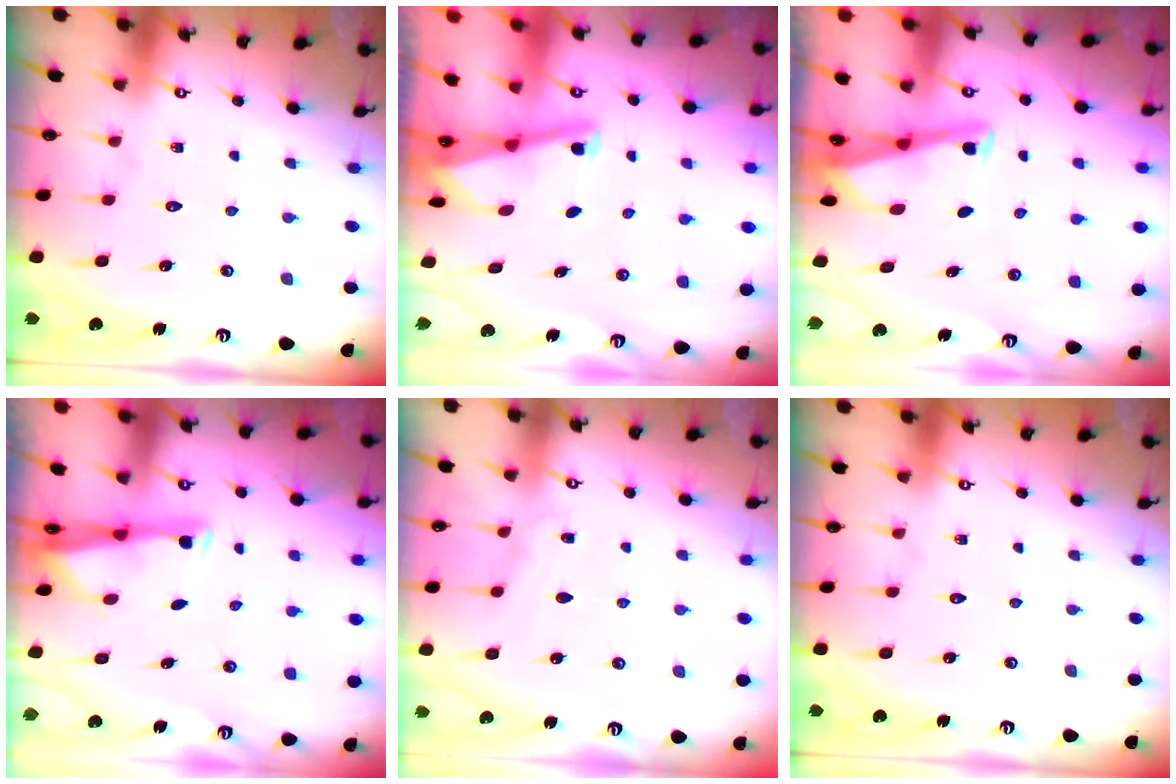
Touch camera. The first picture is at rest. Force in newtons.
{"total": 2.1, "press": 2.1, "slide": 0.3}
{"total": 2.7, "press": 2.7, "slide": 0.3}
{"total": 3.1, "press": 3.0, "slide": 0.7}
{"total": 3.7, "press": 3.7, "slide": 0.4}
{"total": 0.0}